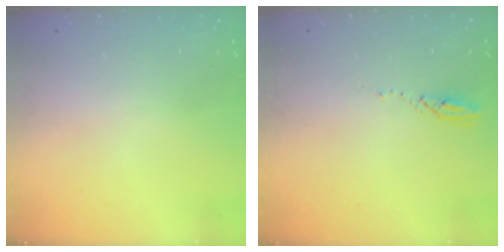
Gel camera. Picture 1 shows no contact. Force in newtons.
{"total": 3.4, "press": 3.3, "slide": 0.3}